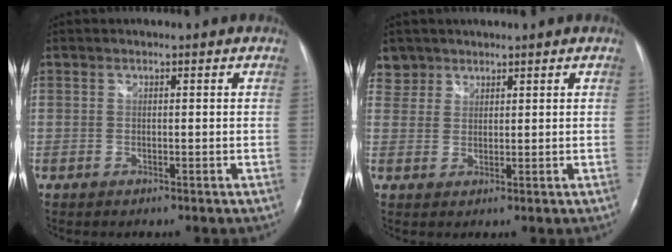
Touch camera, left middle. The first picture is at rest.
{"total": 3.2, "force": [2.4, 2.0, -0.6], "torque": [0.021, 0.007, 0.045]}